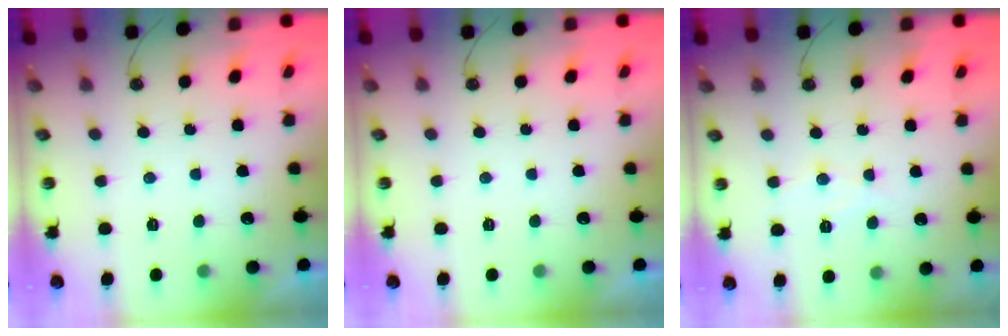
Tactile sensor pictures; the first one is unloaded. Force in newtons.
{"total": 0.0}
{"total": 6.1, "press": 6.0, "slide": 0.4}